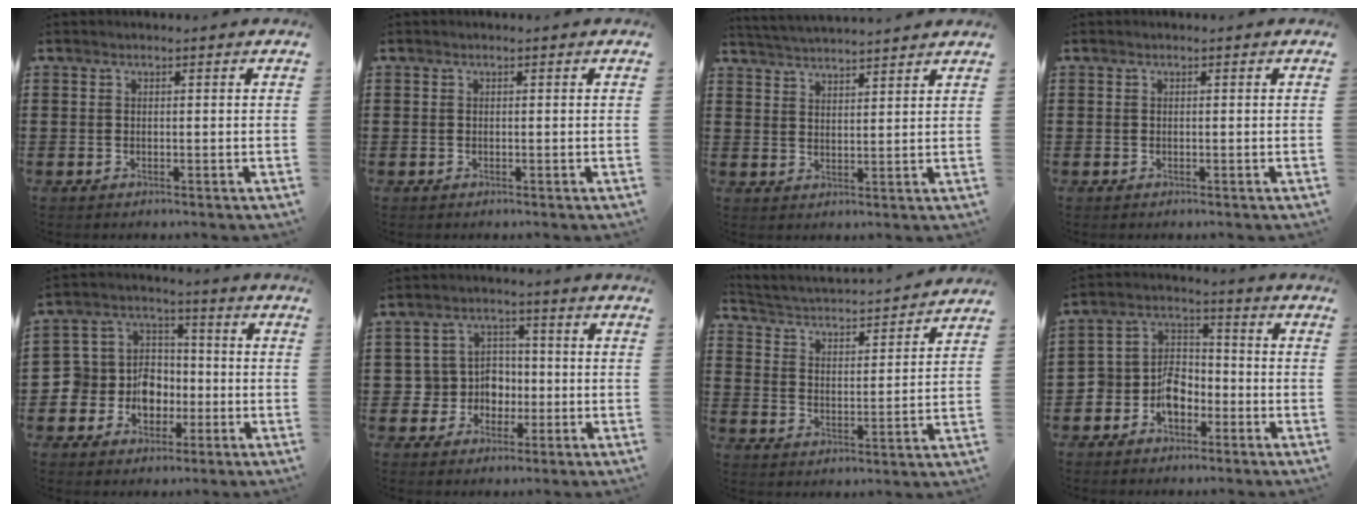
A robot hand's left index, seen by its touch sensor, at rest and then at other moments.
{"total": 0.0}
{"total": 3.3, "force": [3.2, -0.5, -0.2], "torque": [-0.008, -0.016, 0.057]}
{"total": 0.0}
{"total": 7.4, "force": [-1.7, 7.1, 1.1], "torque": [-0.059, 0.004, -0.028]}
{"total": 5.7, "force": [-0.9, 5.4, 1.4], "torque": [-0.047, 0.016, -0.015]}
{"total": 2.5, "force": [2.5, 0.2, 0.5], "torque": [-0.029, -0.028, 0.031]}
{"total": 6.4, "force": [-3.5, 4.6, 2.9], "torque": [-0.074, 0.012, -0.071]}